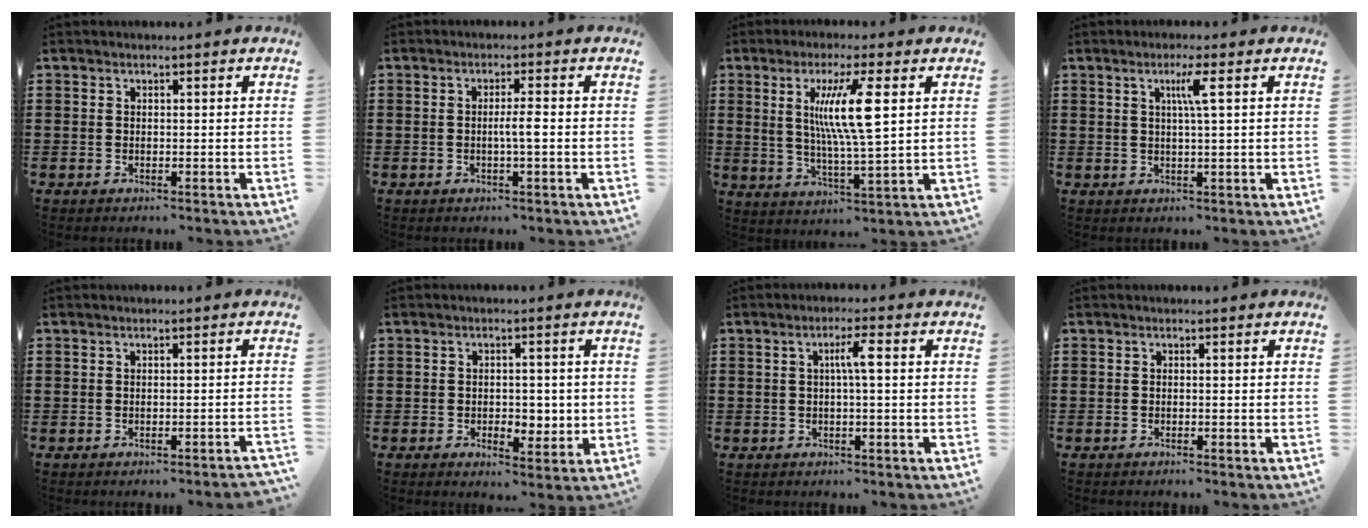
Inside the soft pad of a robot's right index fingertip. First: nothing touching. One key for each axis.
{"total": 2.7, "fx": -0.4, "fy": 0.1, "fz": 2.6, "tx": -0.048, "ty": -0.002, "tz": -0.009}
{"total": 9.9, "fx": 2.8, "fy": 1.1, "fz": 9.5, "tx": -0.186, "ty": 0.003, "tz": 0.042}
{"total": 3.4, "fx": 1.1, "fy": -0.3, "fz": 3.2, "tx": -0.065, "ty": -0.003, "tz": 0.014}
{"total": 0.7, "fx": -0.6, "fy": 0.0, "fz": 0.4, "tx": -0.009, "ty": -0.003, "tz": -0.011}
{"total": 3.6, "fx": -0.3, "fy": 2.5, "fz": 2.6, "tx": -0.038, "ty": 0.001, "tz": -0.011}
{"total": 3.2, "fx": 0.2, "fy": 0.2, "fz": 3.2, "tx": -0.060, "ty": 0.002, "tz": 0.000}
{"total": 0.0}